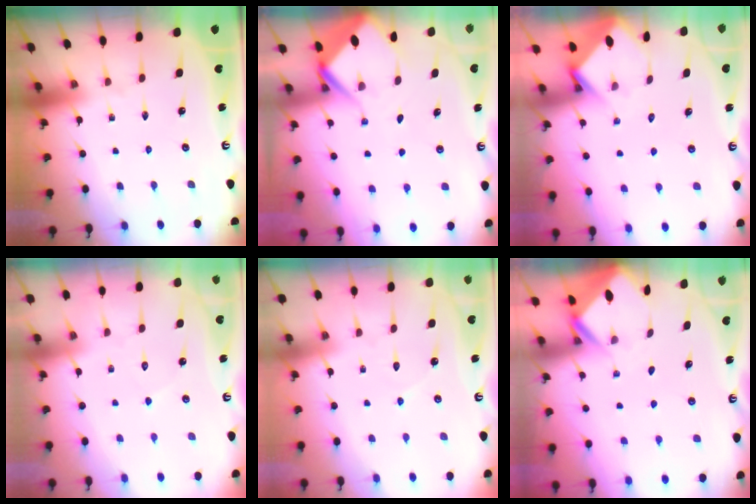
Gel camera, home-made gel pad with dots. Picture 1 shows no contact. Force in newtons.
{"total": 6.5, "press": 6.5, "slide": 0.6}
{"total": 3.4, "press": 3.4, "slide": 0.3}
{"total": 3.6, "press": 3.5, "slide": 0.3}
{"total": 2.7, "press": 2.7, "slide": 0.4}
{"total": 2.3, "press": 2.3, "slide": 0.2}